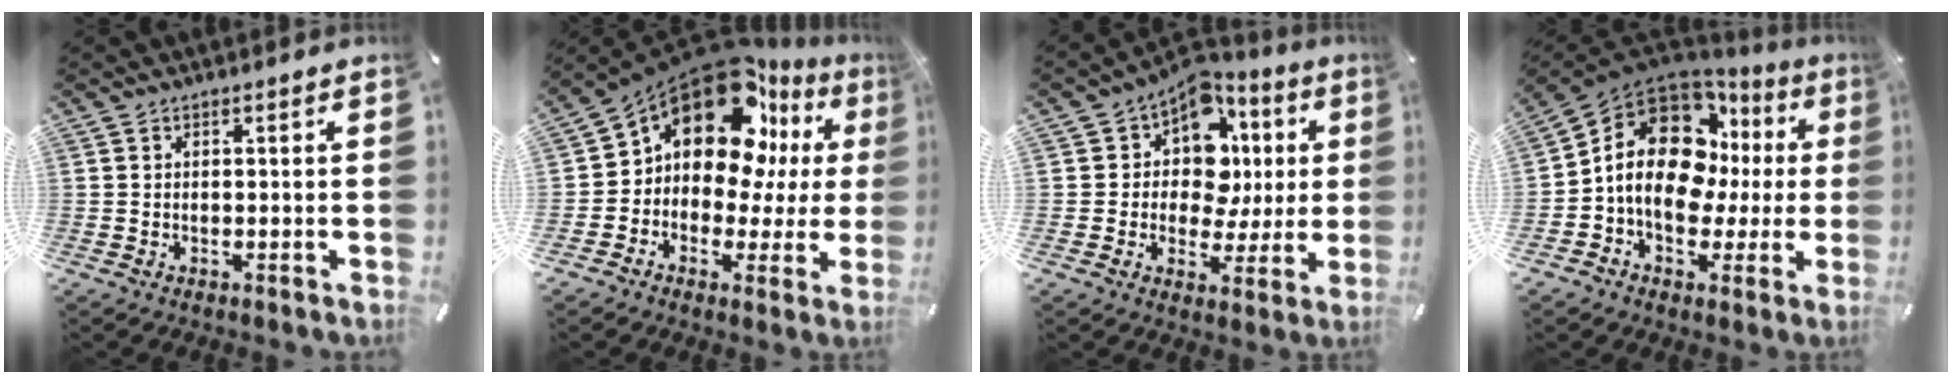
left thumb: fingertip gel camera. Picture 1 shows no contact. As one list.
[{"total": 16.5, "force": [9.3, 10.0, 9.2], "torque": [-0.172, -0.086, 0.155]}, {"total": 11.7, "force": [3.9, 9.4, 5.7], "torque": [-0.088, -0.039, 0.074]}, {"total": 16.0, "force": [2.3, 11.7, 10.7], "torque": [-0.196, -0.015, 0.039]}]